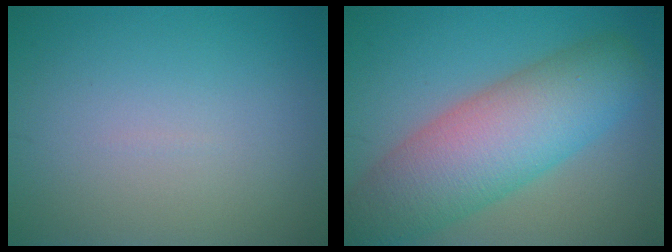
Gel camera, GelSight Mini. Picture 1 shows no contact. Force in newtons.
{"total": 9.8, "press": 9.8, "slide": 0.4}